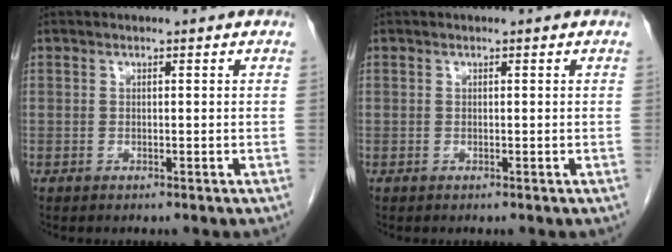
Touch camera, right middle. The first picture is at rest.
{"total": 0.0}